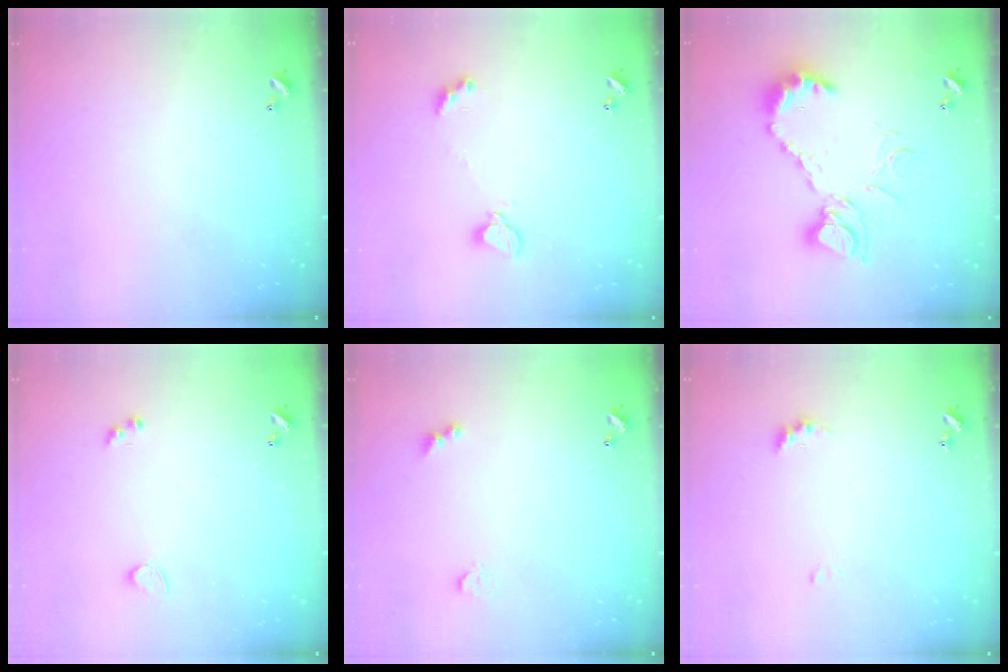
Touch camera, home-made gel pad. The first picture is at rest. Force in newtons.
{"total": 2.1, "press": 2.1, "slide": 0.3}
{"total": 14.6, "press": 14.4, "slide": 1.8}
{"total": 1.9, "press": 1.5, "slide": 1.1}
{"total": 2.9, "press": 2.8, "slide": 0.7}
{"total": 4.9, "press": 4.8, "slide": 0.7}